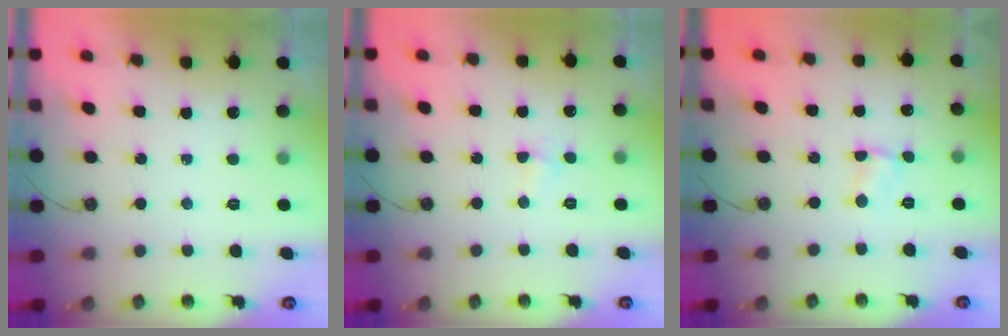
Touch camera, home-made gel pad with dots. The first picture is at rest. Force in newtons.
{"total": 4.3, "press": 4.2, "slide": 0.6}
{"total": 2.3, "press": 2.3, "slide": 0.3}